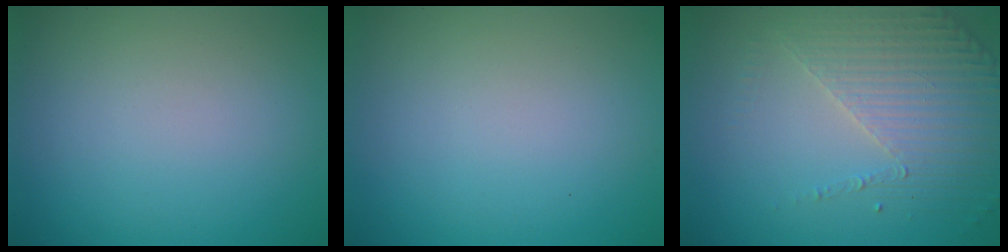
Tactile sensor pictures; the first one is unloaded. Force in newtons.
{"total": 0.0}
{"total": 4.3, "press": 3.2, "slide": 2.9}